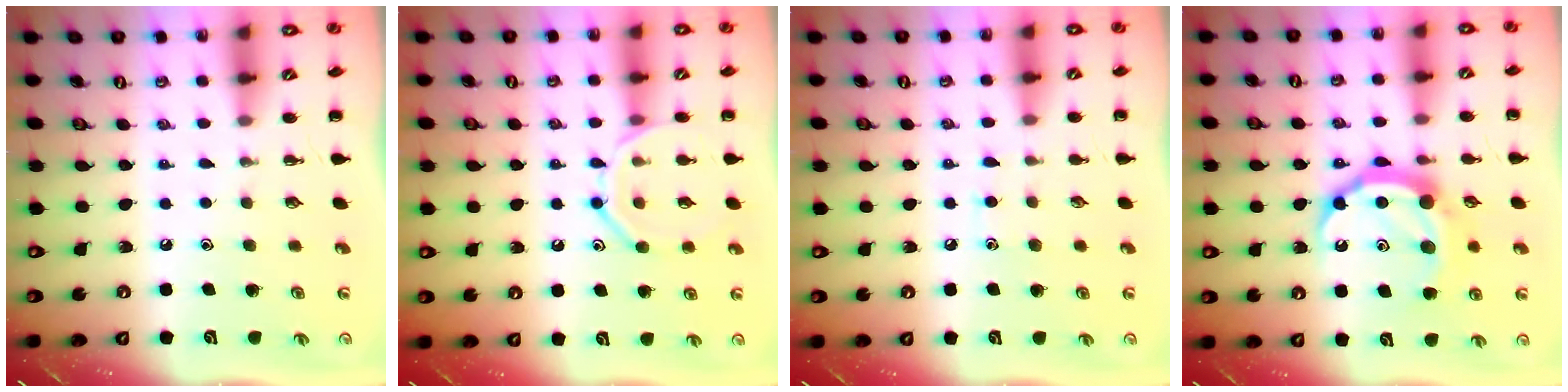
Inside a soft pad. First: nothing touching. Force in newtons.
{"total": 12.0, "press": 12.0, "slide": 0.7}
{"total": 6.0, "press": 5.6, "slide": 2.1}
{"total": 13.7, "press": 13.7, "slide": 0.9}